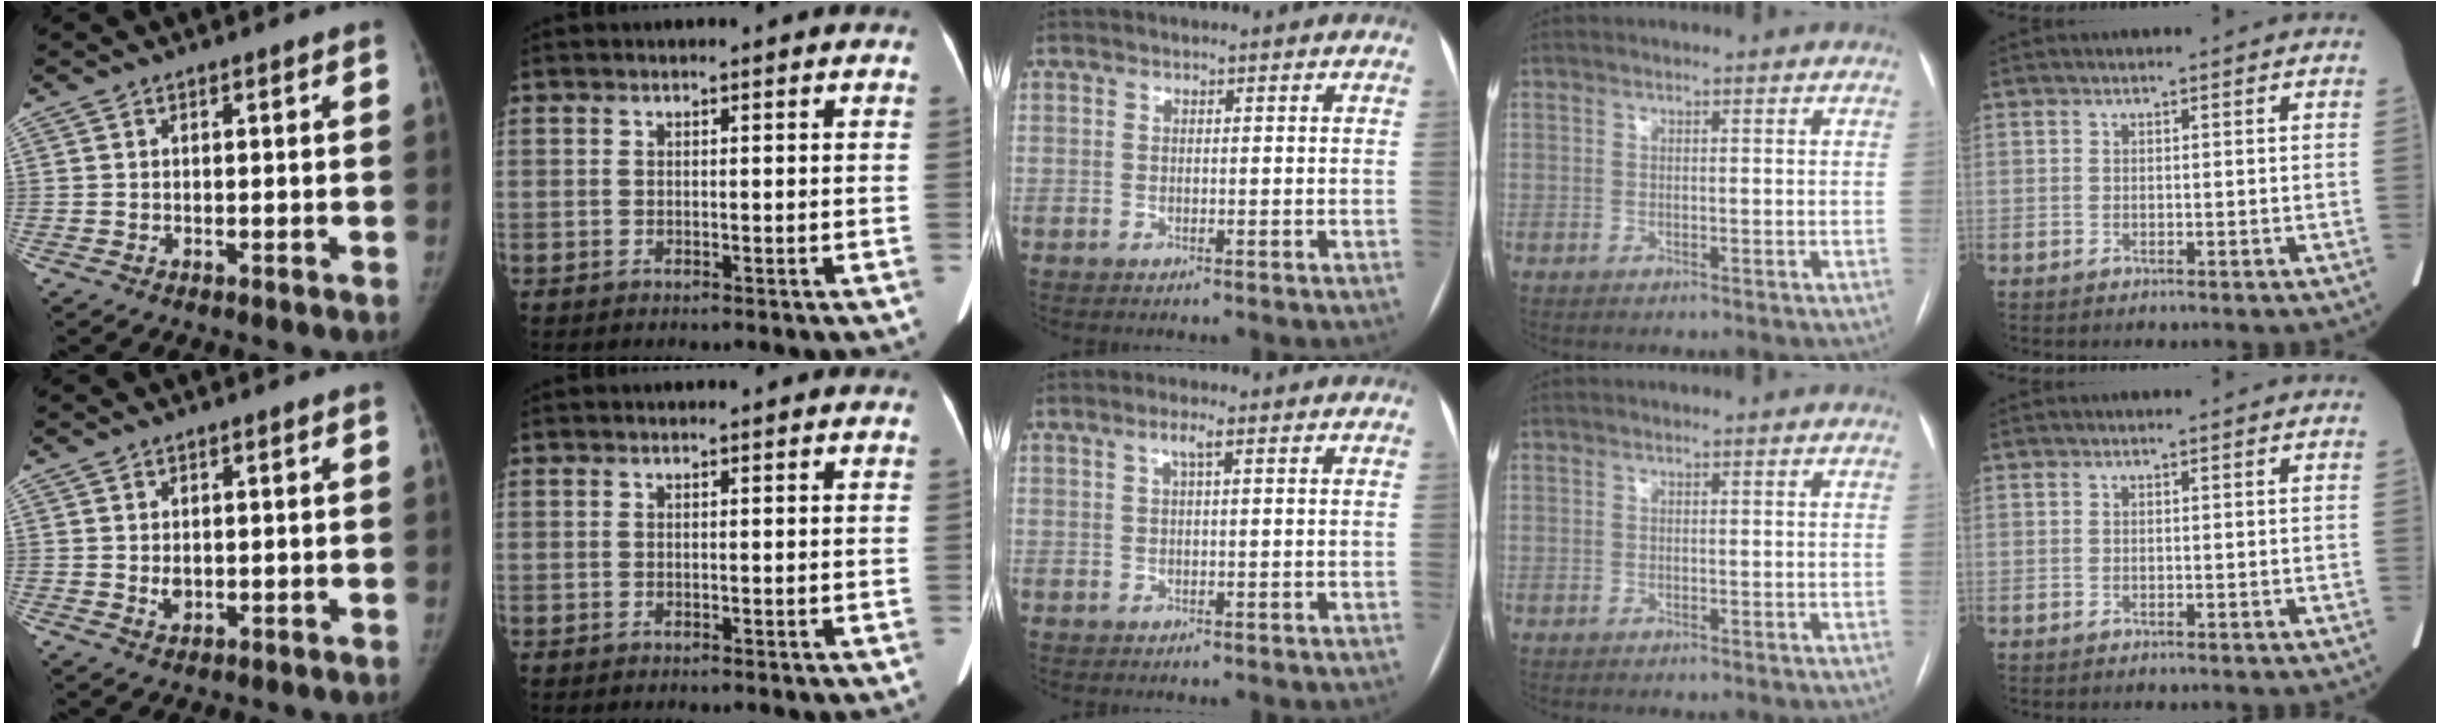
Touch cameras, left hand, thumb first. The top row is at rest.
{"thumb": {"total": 2.1, "force": [0.1, 1.5, 1.4], "torque": [-0.017, -0.003, 0.007]}, "middle": {"total": 1.8, "force": [0.8, 0.0, 1.6], "torque": [-0.035, 0.008, 0.015]}}